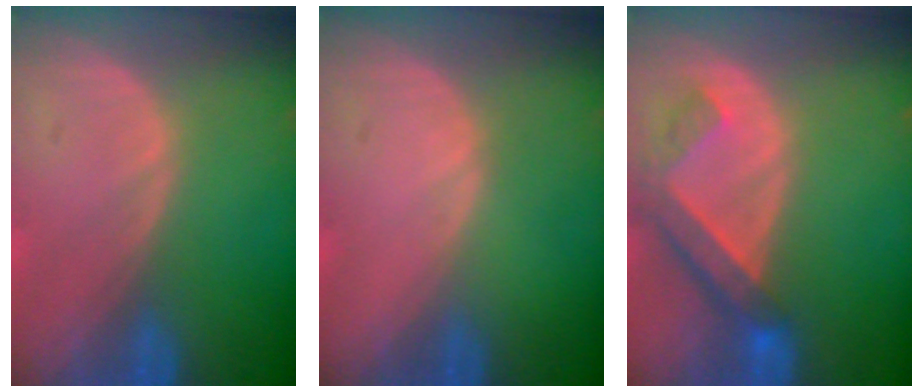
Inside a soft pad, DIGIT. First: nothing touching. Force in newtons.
{"total": 0.0}
{"total": 6.4, "press": 5.8, "slide": 2.8}